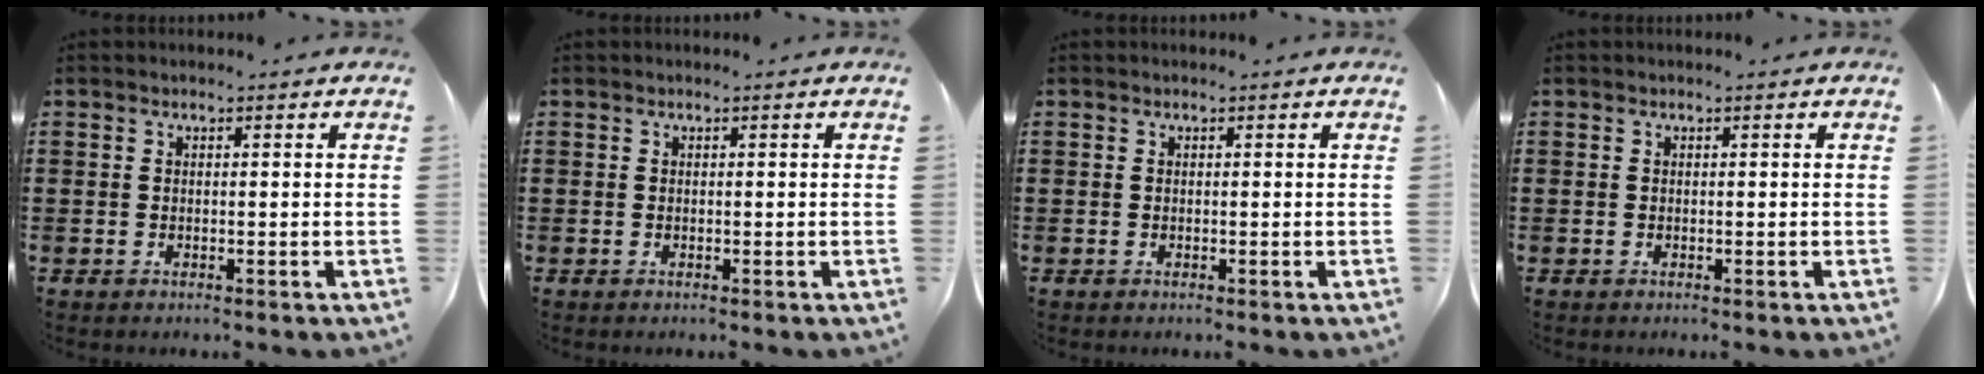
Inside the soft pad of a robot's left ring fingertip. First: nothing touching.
{"total": 0.0}
{"total": 0.0}
{"total": 0.0}